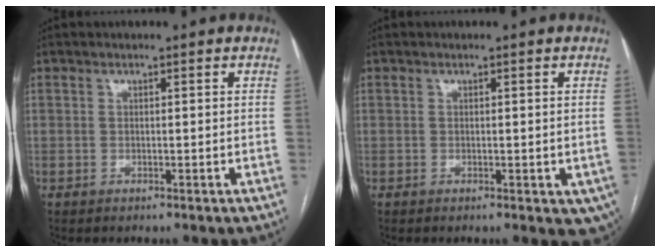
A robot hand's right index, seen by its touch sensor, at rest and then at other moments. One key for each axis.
{"total": 4.8, "fx": -1.7, "fy": 2.4, "fz": 3.9, "tx": -0.026, "ty": -0.006, "tz": -0.022}